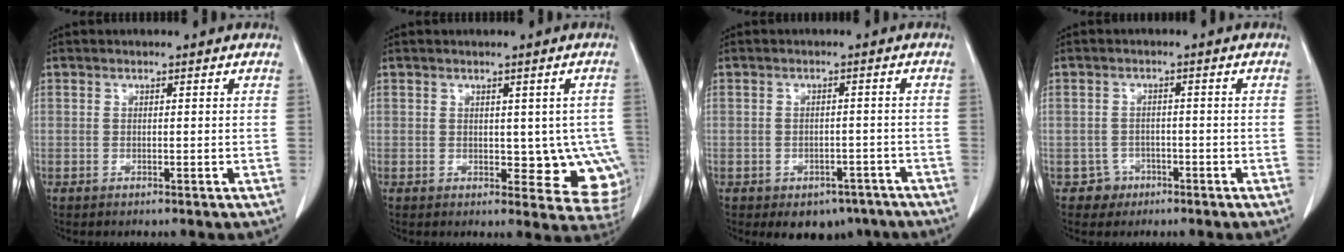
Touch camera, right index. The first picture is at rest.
{"total": 8.0, "force": [-0.5, 4.5, 6.6], "torque": [-0.048, 0.000, 0.001]}
{"total": 6.6, "force": [-4.6, 4.1, 2.2], "torque": [-0.009, 0.011, -0.056]}
{"total": 2.7, "force": [-1.4, 2.3, -0.4], "torque": [0.011, 0.014, -0.023]}